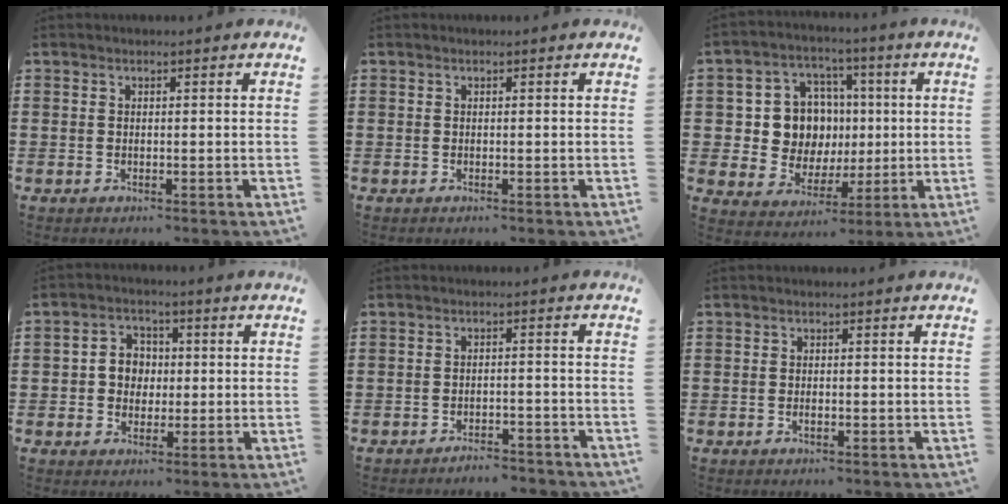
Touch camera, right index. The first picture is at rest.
{"total": 0.0}
{"total": 10.0, "force": [0.9, 9.0, 4.4], "torque": [-0.098, 0.013, 0.026]}
{"total": 4.1, "force": [-0.1, 3.8, 1.5], "torque": [-0.045, 0.013, -0.007]}
{"total": 2.8, "force": [-2.8, 0.0, 0.2], "torque": [-0.007, 0.001, -0.058]}
{"total": 0.6, "force": [-0.4, 0.1, 0.4], "torque": [-0.008, -0.006, -0.004]}